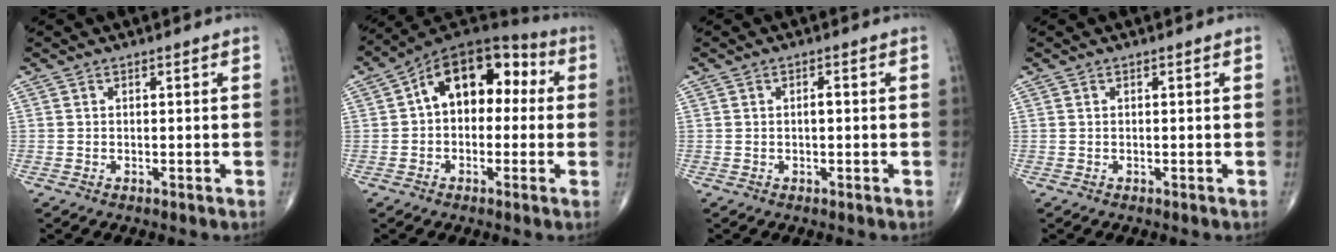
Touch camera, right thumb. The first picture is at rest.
{"total": 14.9, "force": [2.0, 9.5, 11.2], "torque": [-0.123, 0.050, 0.016]}
{"total": 1.2, "force": [-0.1, 0.5, 1.0], "torque": [-0.014, 0.002, -0.004]}
{"total": 0.0}